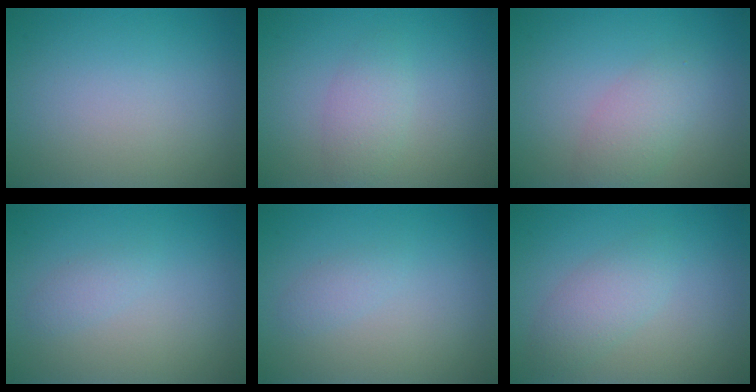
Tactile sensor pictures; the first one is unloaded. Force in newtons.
{"total": 2.1, "press": 2.0, "slide": 0.0}
{"total": 2.7, "press": 2.7, "slide": 0.1}
{"total": 1.1, "press": 1.1, "slide": 0.0}
{"total": 1.1, "press": 1.1, "slide": 0.0}
{"total": 2.5, "press": 2.5, "slide": 0.0}